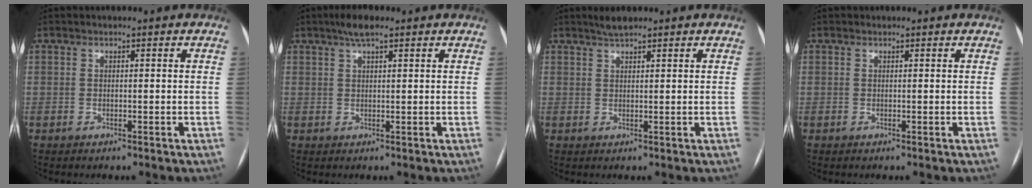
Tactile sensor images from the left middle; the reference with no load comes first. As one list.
[{"total": 3.5, "force": [2.4, 0.7, 2.5], "torque": [-0.050, 0.012, 0.042]}, {"total": 2.1, "force": [1.8, 0.2, 1.1], "torque": [-0.024, 0.005, 0.035]}, {"total": 0.0}]